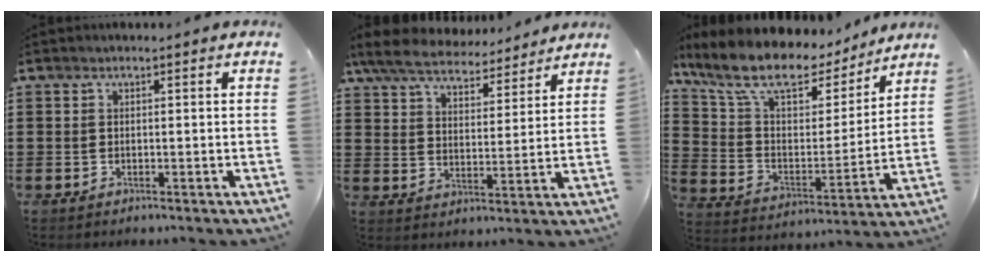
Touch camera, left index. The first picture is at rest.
{"total": 6.8, "force": [6.4, 1.5, 2.0], "torque": [-0.071, -0.033, 0.112]}
{"total": 11.5, "force": [9.2, 3.8, 5.6], "torque": [-0.146, -0.057, 0.159]}